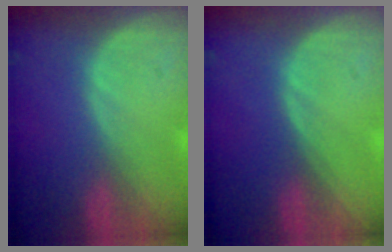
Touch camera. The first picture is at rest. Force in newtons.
{"total": 0.0}